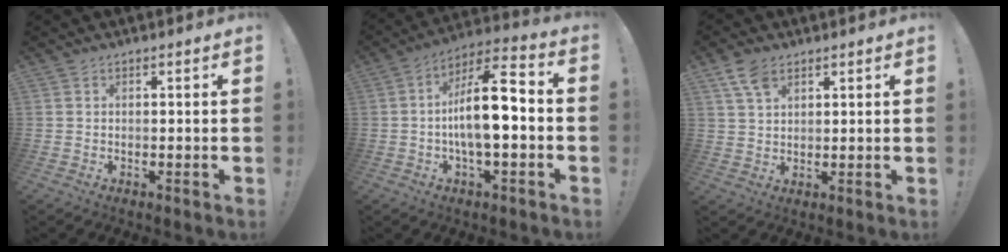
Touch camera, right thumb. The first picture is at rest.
{"total": 15.2, "force": [-2.0, 5.2, 14.1], "torque": [-0.239, 0.014, -0.037]}
{"total": 6.6, "force": [4.0, 3.8, 3.5], "torque": [-0.065, -0.013, 0.077]}